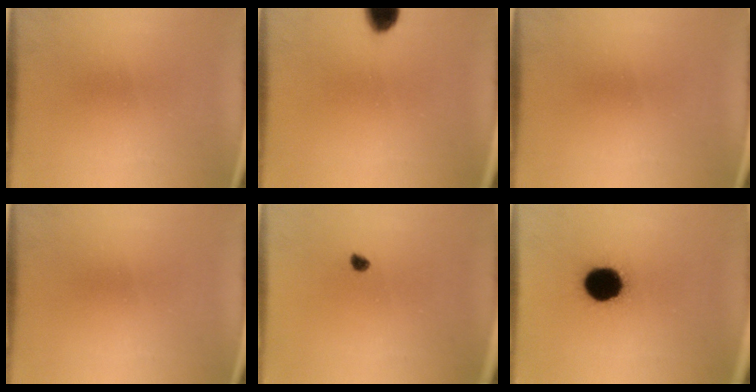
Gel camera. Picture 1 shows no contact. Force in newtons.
{"total": 6.9}
{"total": 0.0}
{"total": 0.0}
{"total": 1.3}
{"total": 14.9}